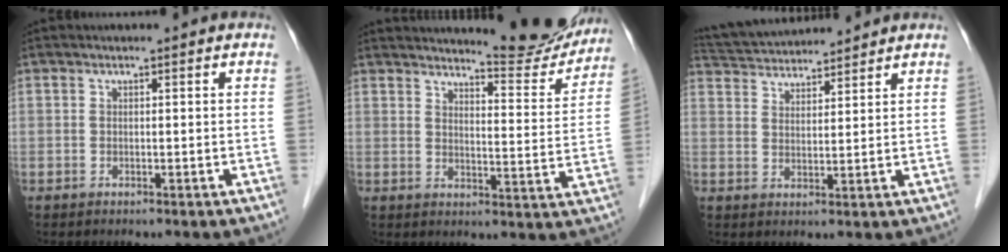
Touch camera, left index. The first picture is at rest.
{"total": 13.2, "force": [12.7, 1.2, 3.5], "torque": [-0.039, -0.044, 0.150]}
{"total": 10.7, "force": [10.3, 1.3, 2.6], "torque": [-0.057, 0.034, 0.171]}